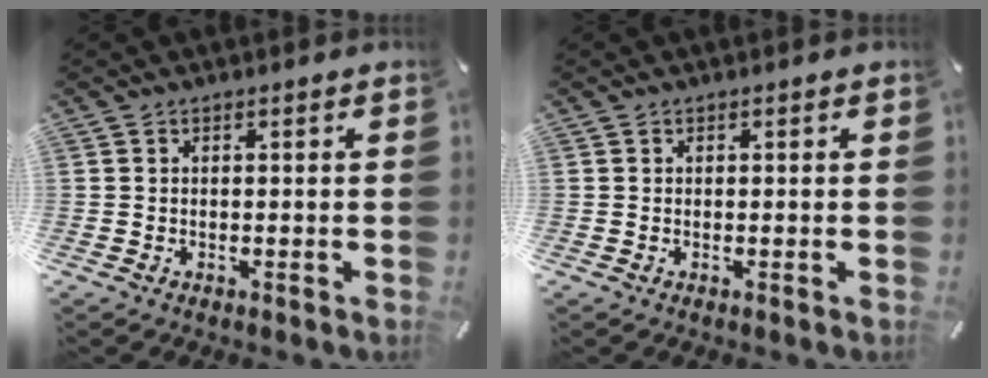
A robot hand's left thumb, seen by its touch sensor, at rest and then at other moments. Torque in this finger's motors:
{"motor_torque": [0.11, 0.08, 0.03, 0.06, 0.00]}